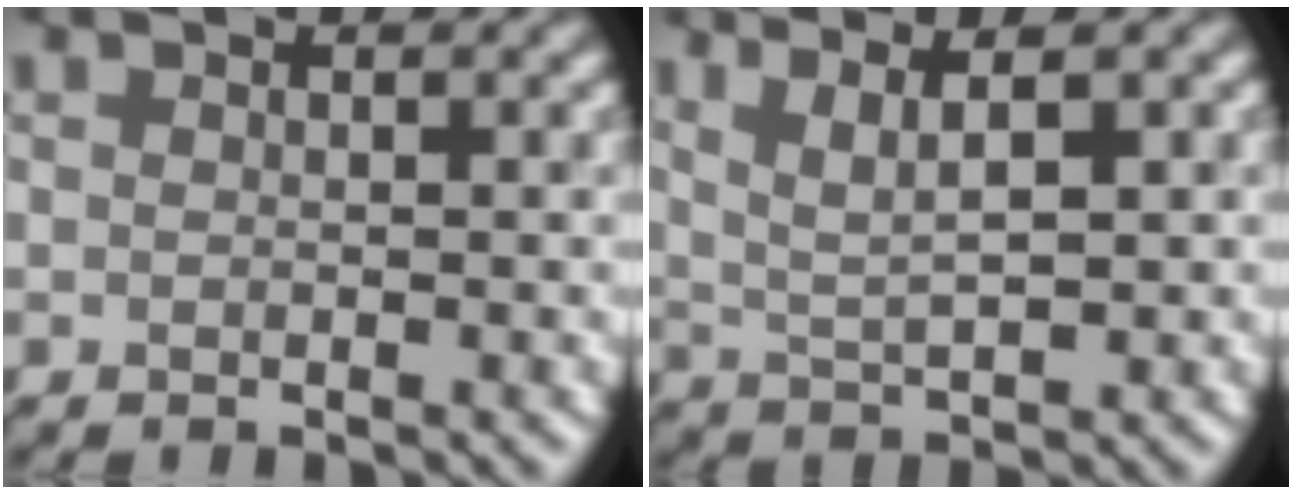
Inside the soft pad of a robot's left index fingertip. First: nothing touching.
{"total": 3.4, "force": [1.5, 0.8, 3.0], "torque": [-0.058, -0.002, 0.038]}